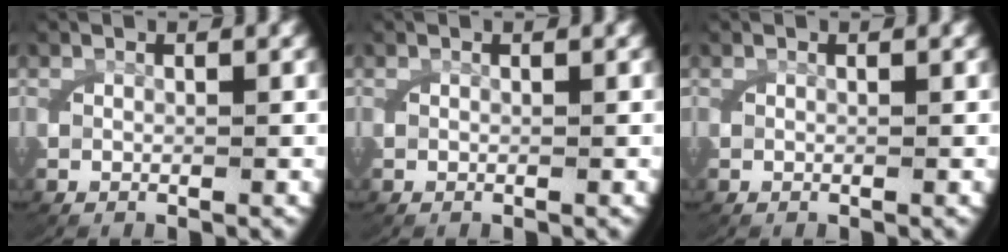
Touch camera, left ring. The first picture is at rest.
{"total": 0.0}
{"total": 0.0}